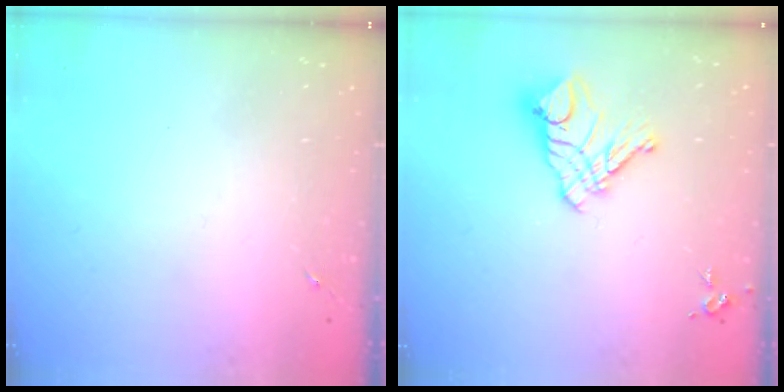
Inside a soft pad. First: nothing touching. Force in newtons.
{"total": 12.0, "press": 11.9, "slide": 1.1}